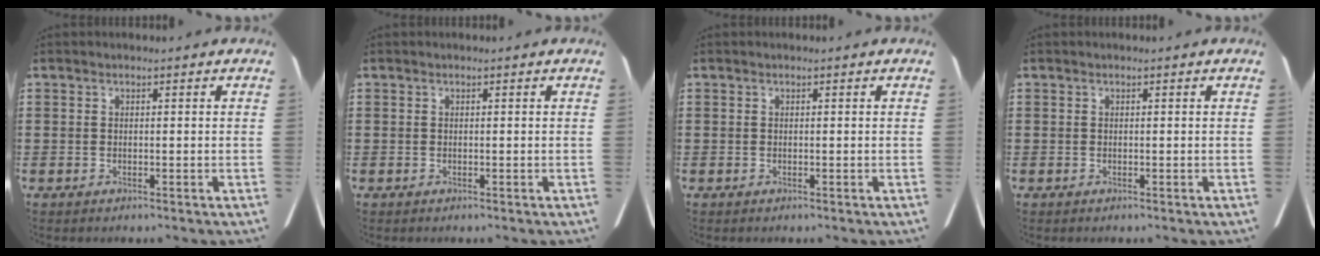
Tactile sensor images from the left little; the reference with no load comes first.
{"total": 0.0}
{"total": 0.0}
{"total": 0.0}